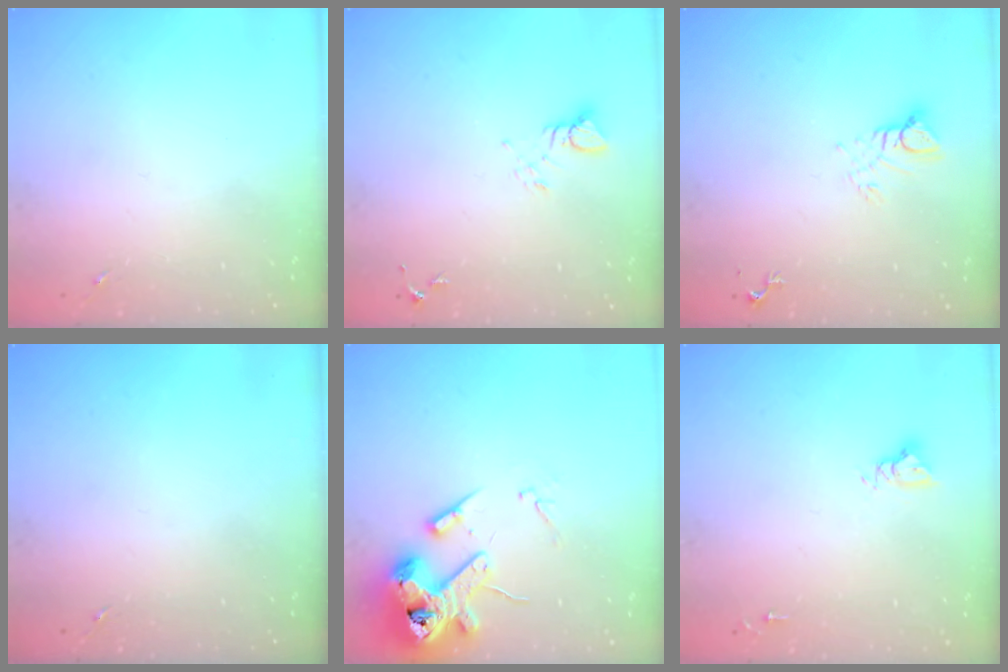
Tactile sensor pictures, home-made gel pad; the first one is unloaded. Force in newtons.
{"total": 4.0, "press": 4.0, "slide": 0.1}
{"total": 5.7, "press": 5.7, "slide": 0.3}
{"total": 0.0}
{"total": 15.6, "press": 15.4, "slide": 2.3}
{"total": 4.9, "press": 4.9, "slide": 0.3}